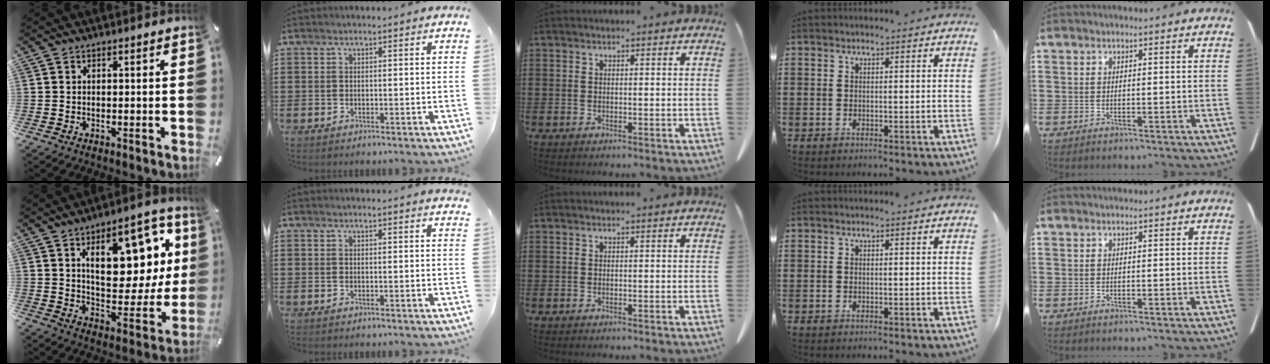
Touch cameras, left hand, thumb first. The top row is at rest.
{"thumb": {"total": 20.0, "force": [8.2, 10.4, 15.1], "torque": [-0.210, -0.037, 0.131]}, "index": {"total": 1.2, "force": [1.1, -0.2, 0.5], "torque": [-0.010, -0.003, 0.021]}}